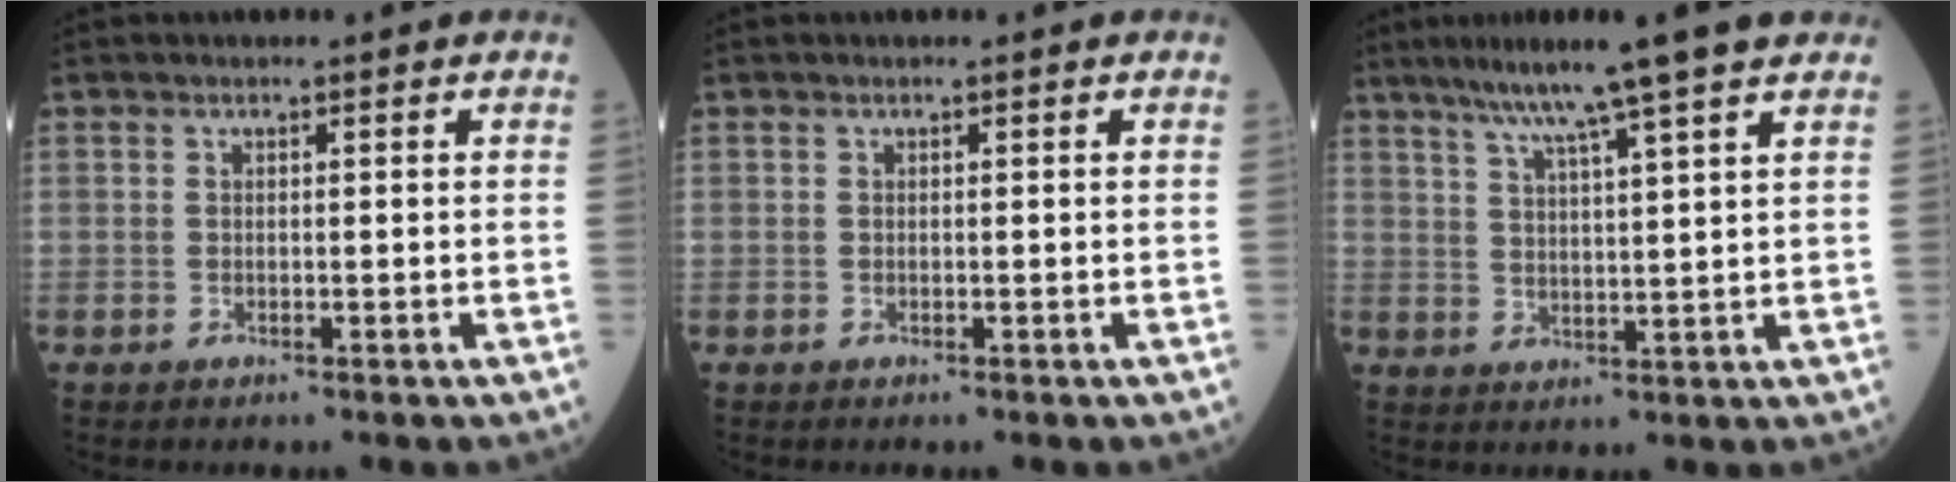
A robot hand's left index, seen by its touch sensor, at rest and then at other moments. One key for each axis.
{"total": 0.0}
{"total": 10.8, "fx": 8.1, "fy": -0.7, "fz": 7.0, "tx": -0.114, "ty": 0.020, "tz": 0.119}